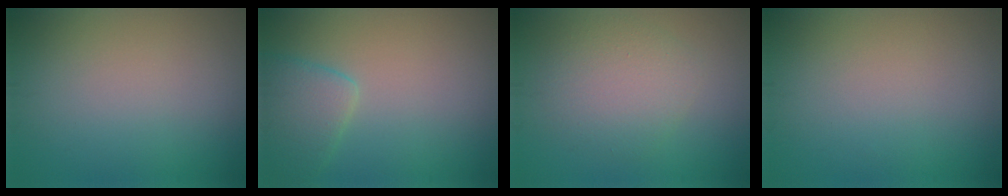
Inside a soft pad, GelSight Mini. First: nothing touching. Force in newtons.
{"total": 3.3, "press": 3.2, "slide": 0.2}
{"total": 3.8, "press": 3.8, "slide": 0.2}
{"total": 0.0}